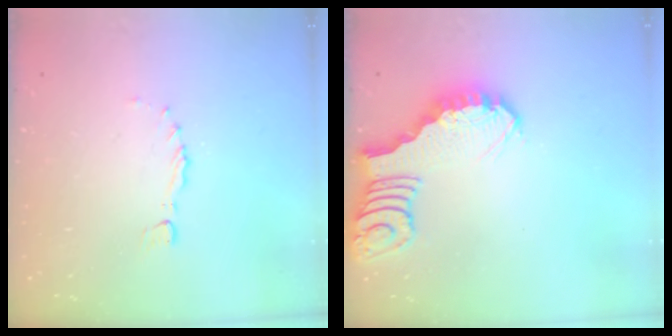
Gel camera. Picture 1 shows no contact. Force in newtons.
{"total": 3.1, "press": 3.1, "slide": 0.4}